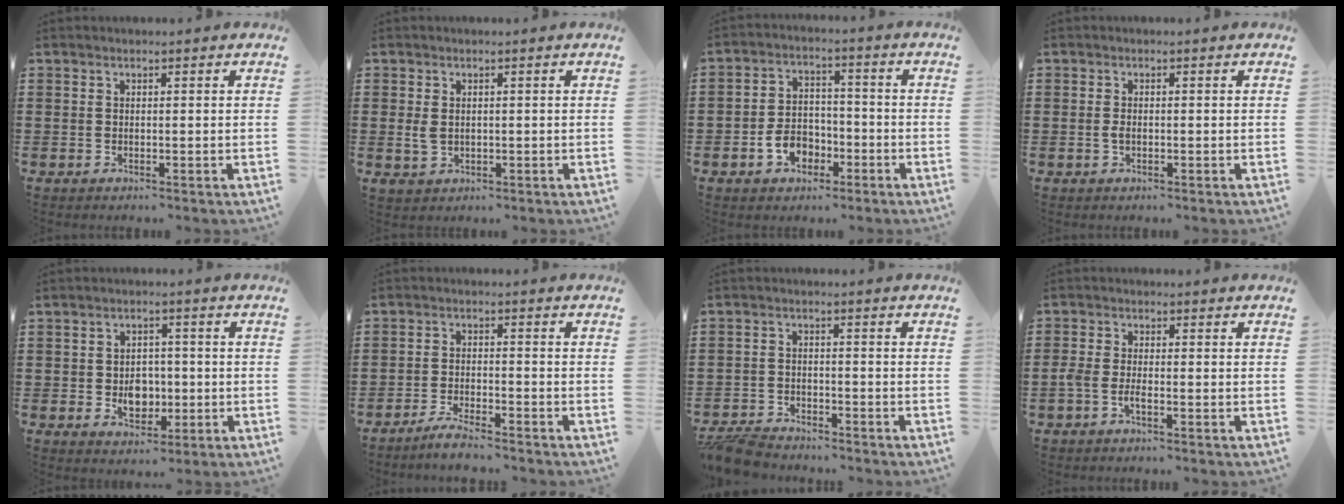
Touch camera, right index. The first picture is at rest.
{"total": 2.0, "force": [0.1, 1.4, 1.4], "torque": [-0.029, 0.003, 0.002]}
{"total": 5.4, "force": [-2.5, 3.8, 2.8], "torque": [-0.060, 0.005, -0.047]}
{"total": 1.2, "force": [-0.2, 0.5, 1.0], "torque": [-0.029, -0.005, -0.006]}
{"total": 4.6, "force": [-0.8, 3.5, 3.0], "torque": [-0.046, -0.003, -0.018]}
{"total": 3.4, "force": [-3.3, -0.1, 1.0], "torque": [-0.021, 0.002, -0.064]}
{"total": 4.9, "force": [-4.7, 0.9, 0.9], "torque": [-0.042, -0.003, -0.101]}
{"total": 2.3, "force": [-1.1, 0.5, 1.9], "torque": [-0.050, -0.006, -0.024]}